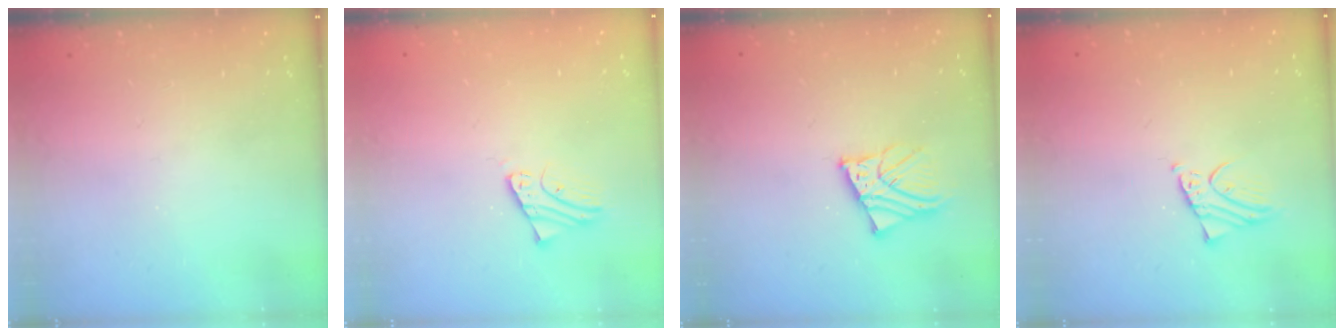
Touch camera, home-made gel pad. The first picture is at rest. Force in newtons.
{"total": 2.4, "press": 2.4, "slide": 0.1}
{"total": 6.4, "press": 6.4, "slide": 0.8}
{"total": 1.9, "press": 1.9, "slide": 0.3}